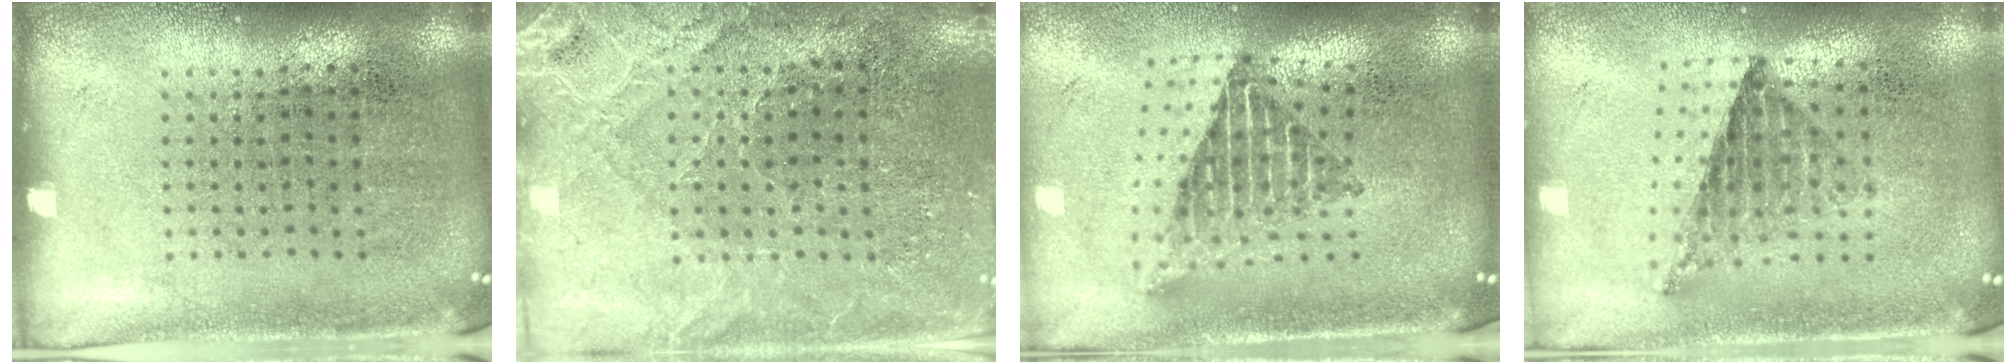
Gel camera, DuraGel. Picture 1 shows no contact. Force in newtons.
{"total": 3.0, "press": 2.9, "slide": 0.4}
{"total": 2.2, "press": 1.6, "slide": 1.5}
{"total": 0.8, "press": 0.8, "slide": 0.2}